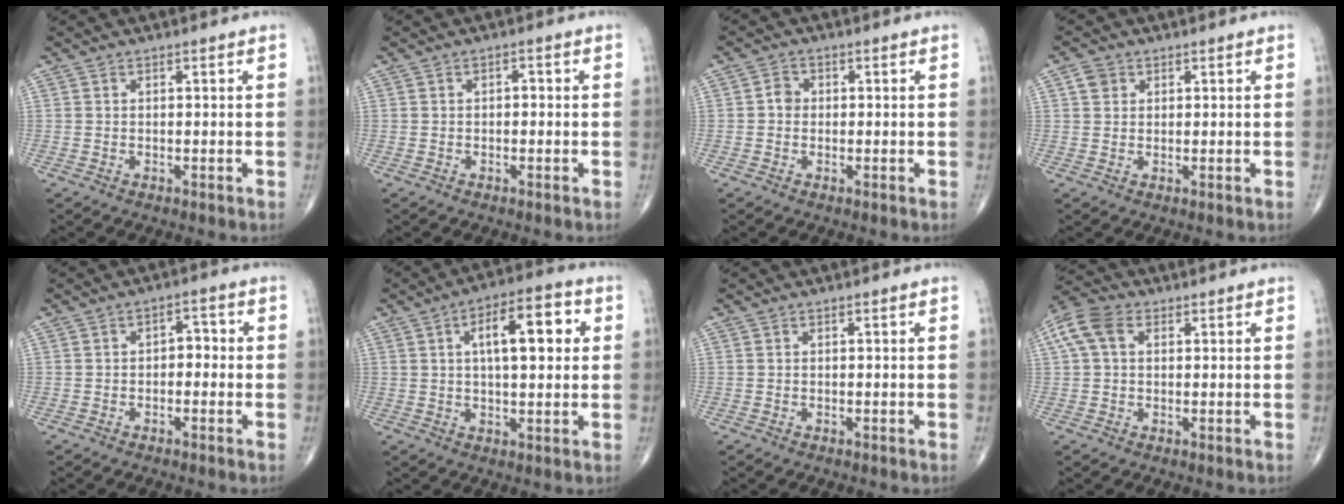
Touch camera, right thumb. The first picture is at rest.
{"total": 1.2, "force": [-0.1, 0.8, 0.9], "torque": [-0.004, 0.003, -0.007]}
{"total": 2.1, "force": [-0.1, 1.9, 1.0], "torque": [-0.006, 0.006, -0.008]}
{"total": 2.5, "force": [1.0, 2.1, 0.9], "torque": [-0.009, 0.000, 0.016]}
{"total": 3.2, "force": [-0.4, 2.1, 2.4], "torque": [-0.013, 0.015, -0.016]}
{"total": 12.4, "force": [3.0, 5.0, 11.0], "torque": [-0.145, 0.012, 0.039]}
{"total": 0.0}
{"total": 7.4, "force": [2.1, 5.0, 5.0], "torque": [-0.114, 0.024, 0.036]}